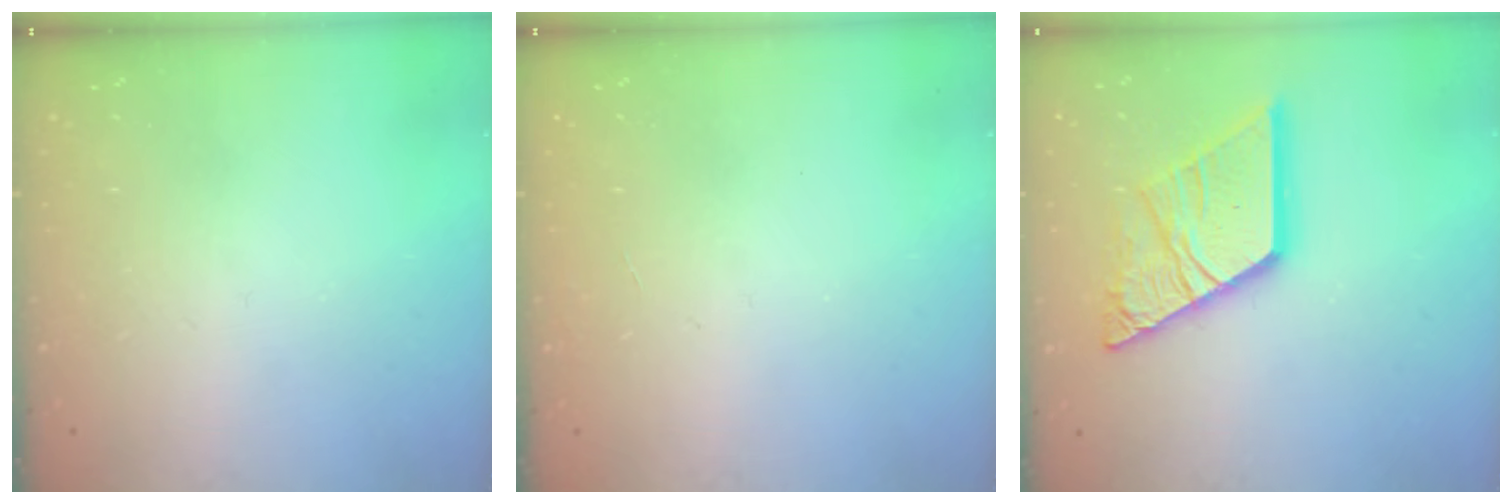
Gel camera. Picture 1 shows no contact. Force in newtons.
{"total": 0.0}
{"total": 18.8, "press": 18.7, "slide": 2.0}